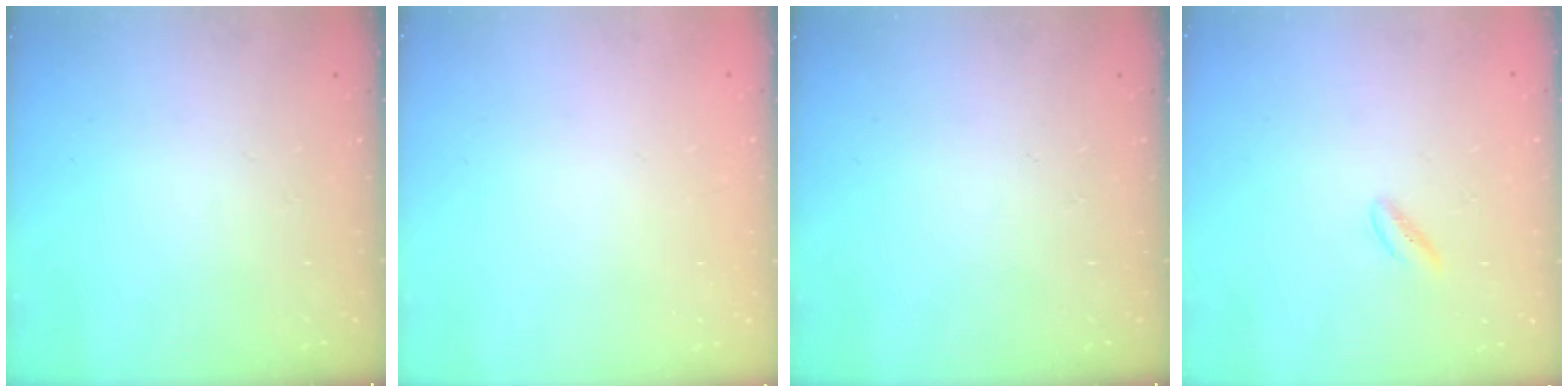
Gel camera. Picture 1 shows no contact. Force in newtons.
{"total": 2.0, "press": 2.0, "slide": 0.1}
{"total": 0.0}
{"total": 0.8, "press": 0.5, "slide": 0.6}